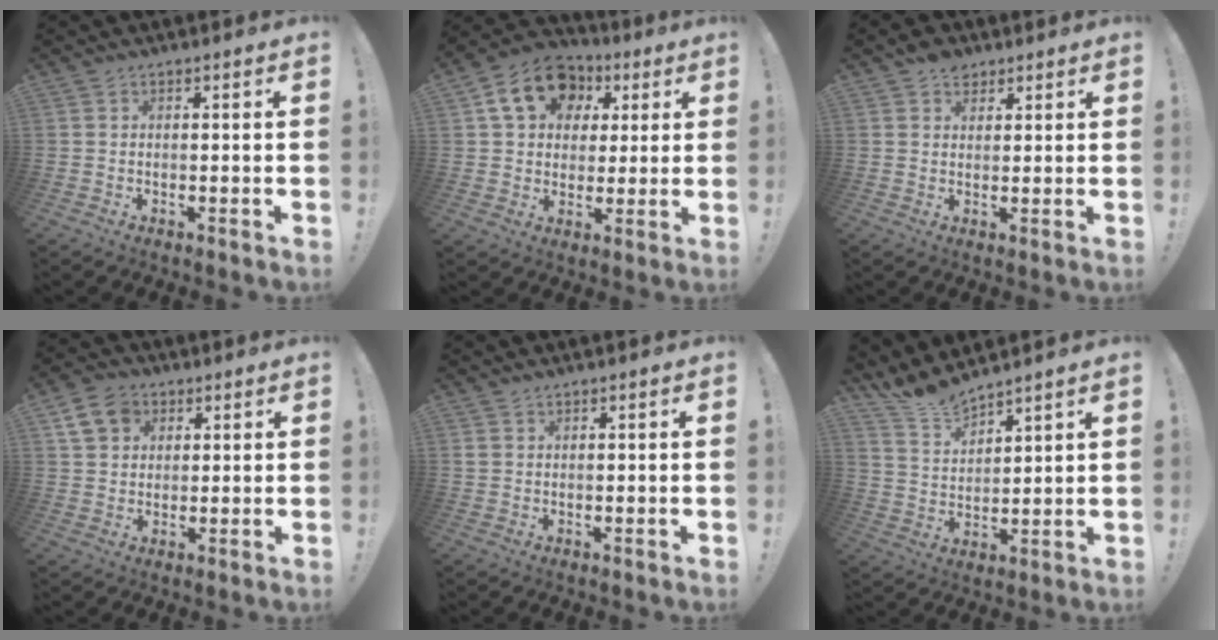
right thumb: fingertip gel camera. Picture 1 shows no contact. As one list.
[{"total": 15.4, "force": [6.1, 11.6, 8.0], "torque": [-0.125, -0.011, 0.117]}, {"total": 4.5, "force": [2.9, 3.2, 1.2], "torque": [-0.015, -0.010, 0.053]}, {"total": 9.1, "force": [4.2, 7.0, 4.0], "torque": [-0.067, -0.010, 0.085]}, {"total": 1.5, "force": [0.9, 1.0, 0.6], "torque": [-0.008, 0.000, 0.018]}, {"total": 8.7, "force": [8.4, 1.5, 1.5], "torque": [-0.051, -0.062, 0.162]}]